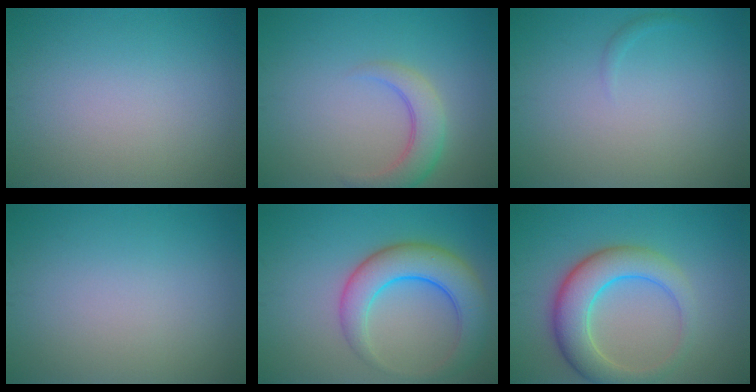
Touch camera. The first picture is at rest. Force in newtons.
{"total": 3.6, "press": 3.6, "slide": 0.2}
{"total": 0.5, "press": 0.5, "slide": 0.1}
{"total": 0.0}
{"total": 6.5, "press": 6.5, "slide": 0.5}
{"total": 6.4, "press": 6.4, "slide": 0.3}